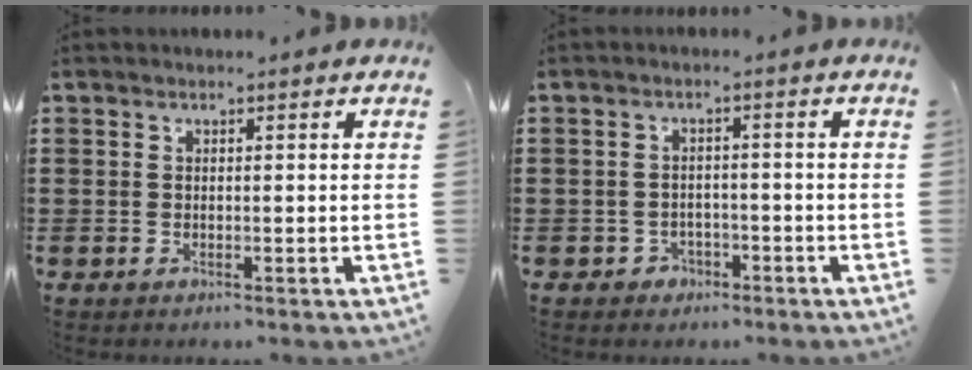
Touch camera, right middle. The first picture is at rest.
{"total": 1.9, "force": [-1.5, 1.2, 0.1], "torque": [-0.011, 0.000, -0.036]}